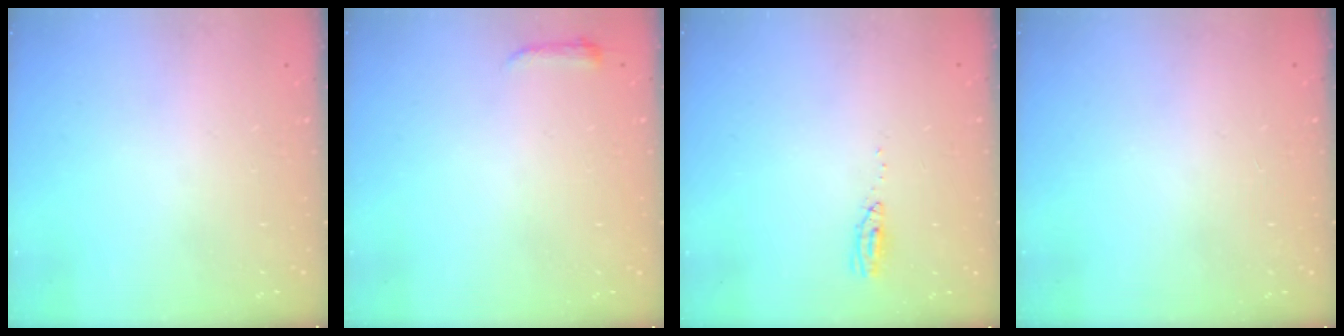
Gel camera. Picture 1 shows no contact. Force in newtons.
{"total": 3.0, "press": 2.9, "slide": 0.6}
{"total": 3.7, "press": 3.4, "slide": 1.4}
{"total": 0.0}